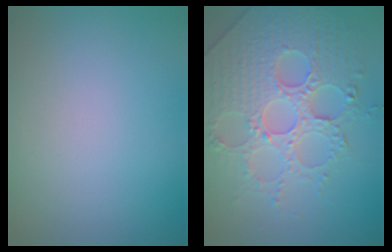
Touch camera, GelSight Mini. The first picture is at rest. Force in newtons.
{"total": 6.8, "press": 5.8, "slide": 3.6}